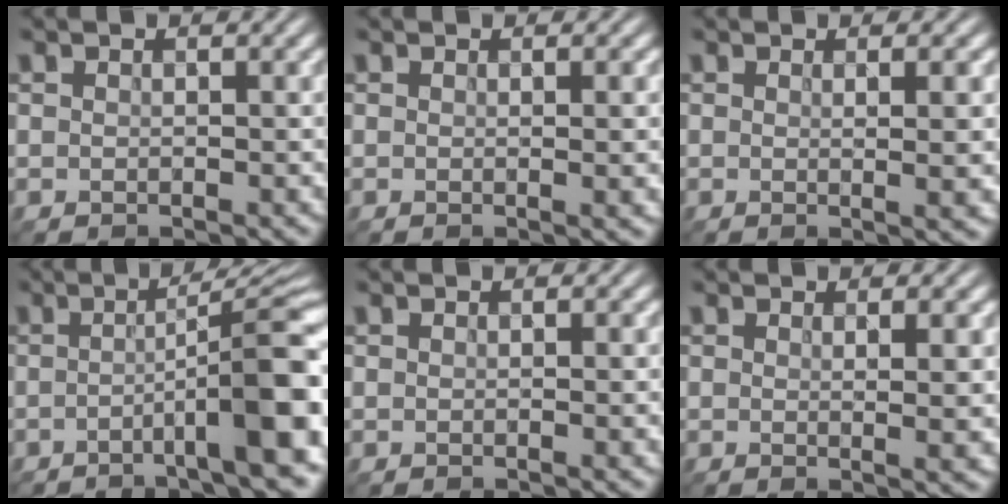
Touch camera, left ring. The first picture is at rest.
{"total": 2.6, "force": [0.1, 0.8, 2.5], "torque": [-0.024, 0.000, -0.002]}
{"total": 5.0, "force": [0.3, 1.5, 4.8], "torque": [-0.050, 0.003, 0.003]}
{"total": 11.4, "force": [-3.0, 2.0, 10.8], "torque": [-0.128, 0.011, -0.053]}
{"total": 1.6, "force": [0.0, 0.4, 1.5], "torque": [-0.015, 0.000, -0.003]}
{"total": 4.0, "force": [0.5, 1.1, 3.8], "torque": [-0.043, -0.001, 0.008]}